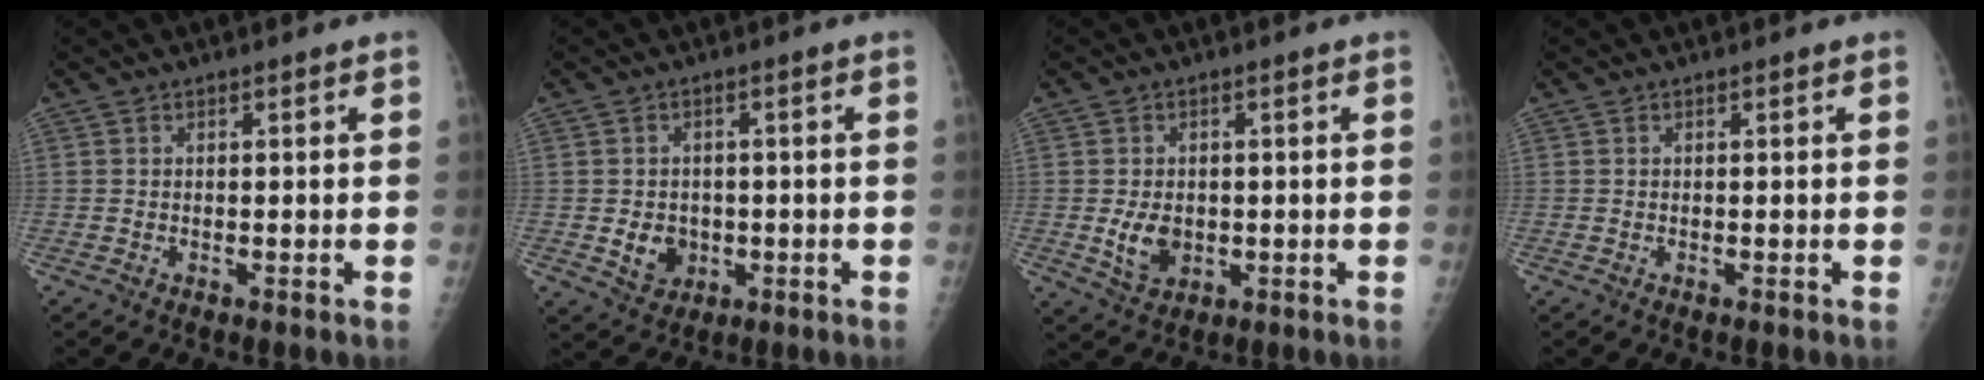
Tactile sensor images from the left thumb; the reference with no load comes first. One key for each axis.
{"total": 5.1, "fx": -0.8, "fy": 4.4, "fz": 2.5, "tx": -0.019, "ty": 0.003, "tz": -0.002}
{"total": 5.6, "fx": -0.5, "fy": 4.1, "fz": 3.7, "tx": -0.049, "ty": -0.007, "tz": 0.002}
{"total": 0.0}